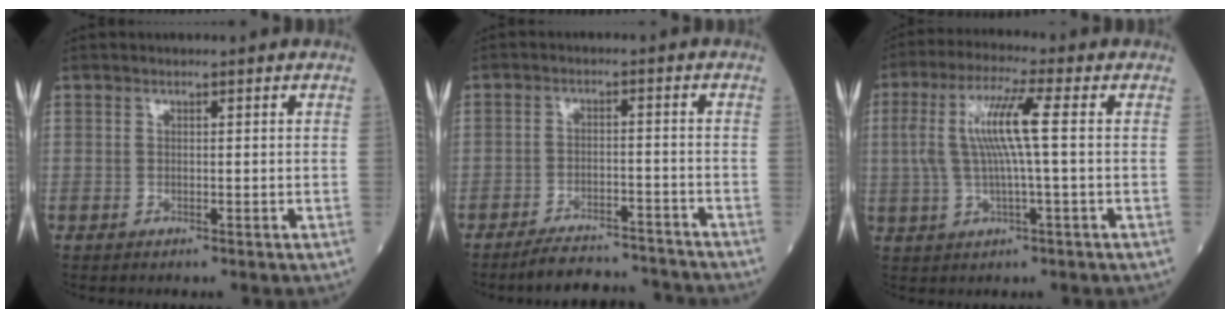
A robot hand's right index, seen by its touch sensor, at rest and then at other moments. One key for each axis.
{"total": 9.7, "fx": -9.5, "fy": 1.4, "fz": 1.8, "tx": -0.023, "ty": 0.009, "tz": -0.136}
{"total": 8.9, "fx": 1.0, "fy": 0.3, "fz": 8.8, "tx": -0.186, "ty": 0.016, "tz": 0.018}